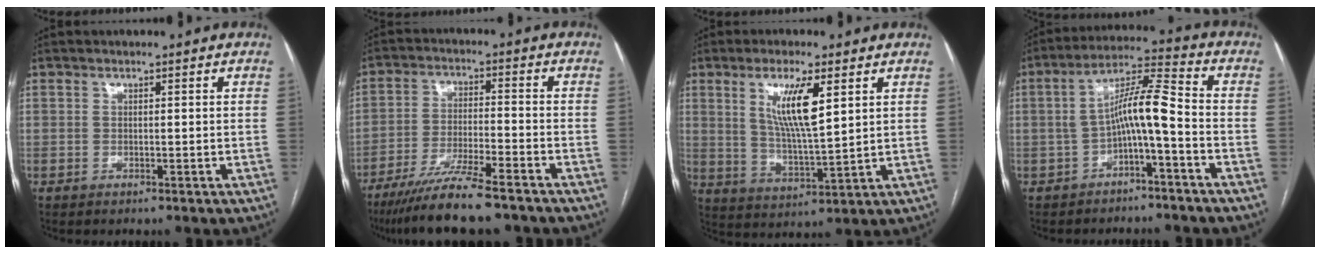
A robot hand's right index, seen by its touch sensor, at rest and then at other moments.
{"total": 10.5, "force": [-8.4, 0.2, 6.3], "torque": [-0.104, -0.030, -0.142]}
{"total": 9.3, "force": [3.7, 1.3, 8.5], "torque": [-0.160, -0.006, 0.073]}
{"total": 7.8, "force": [-2.2, 0.8, 7.5], "torque": [-0.131, 0.036, -0.038]}